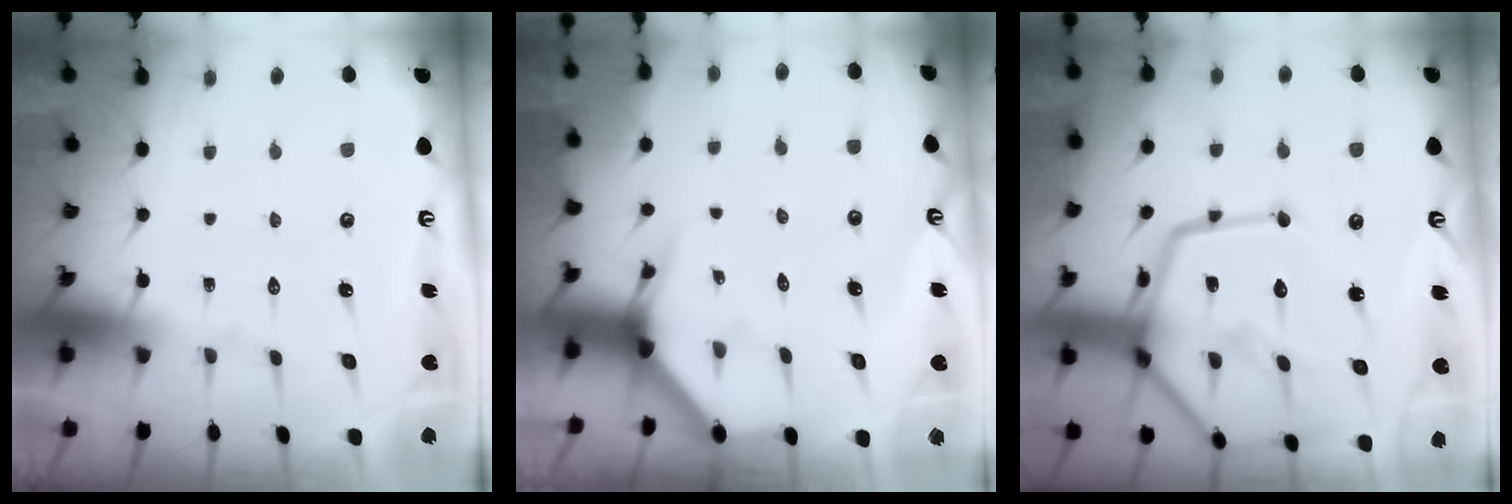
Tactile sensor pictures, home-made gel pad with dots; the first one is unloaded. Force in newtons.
{"total": 3.7, "press": 3.7, "slide": 0.3}
{"total": 25.3, "press": 25.2, "slide": 2.4}